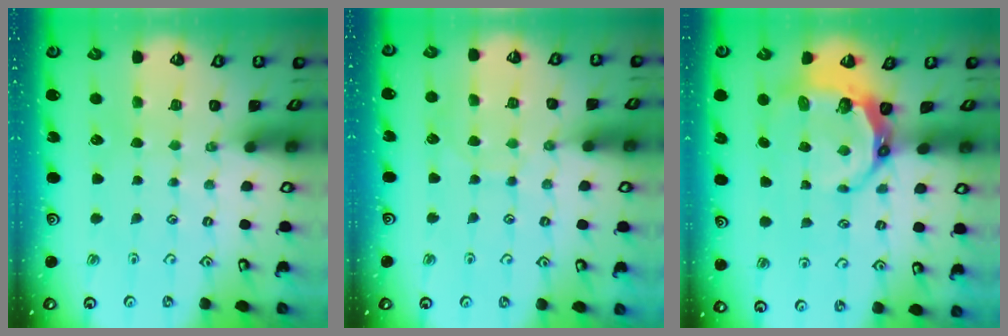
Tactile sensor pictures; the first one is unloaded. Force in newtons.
{"total": 7.0, "press": 6.9, "slide": 0.4}
{"total": 8.8, "press": 7.8, "slide": 3.9}